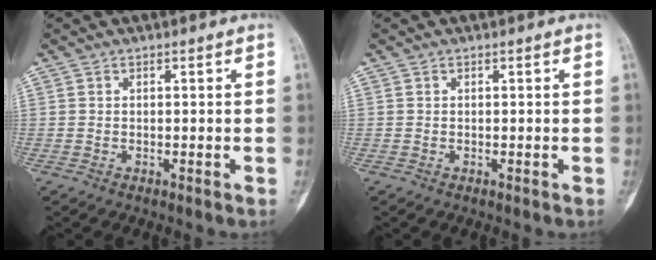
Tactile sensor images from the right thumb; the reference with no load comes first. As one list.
[{"total": 0.0}]